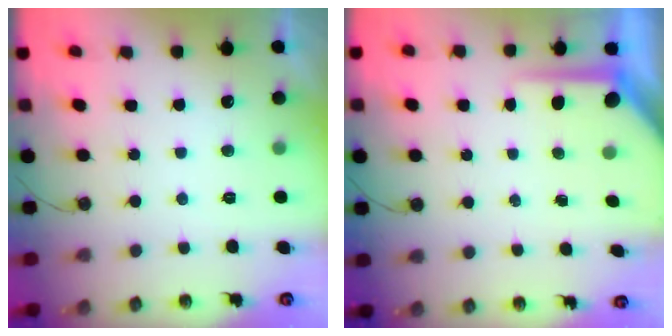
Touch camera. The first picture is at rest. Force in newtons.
{"total": 7.3, "press": 7.2, "slide": 0.8}